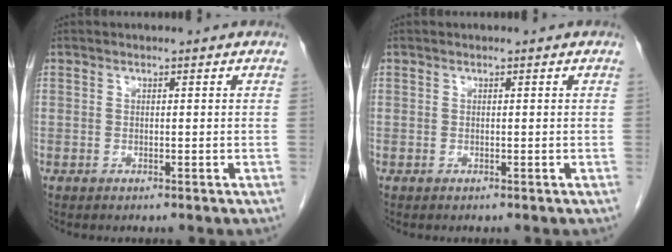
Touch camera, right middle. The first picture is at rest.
{"total": 0.0}